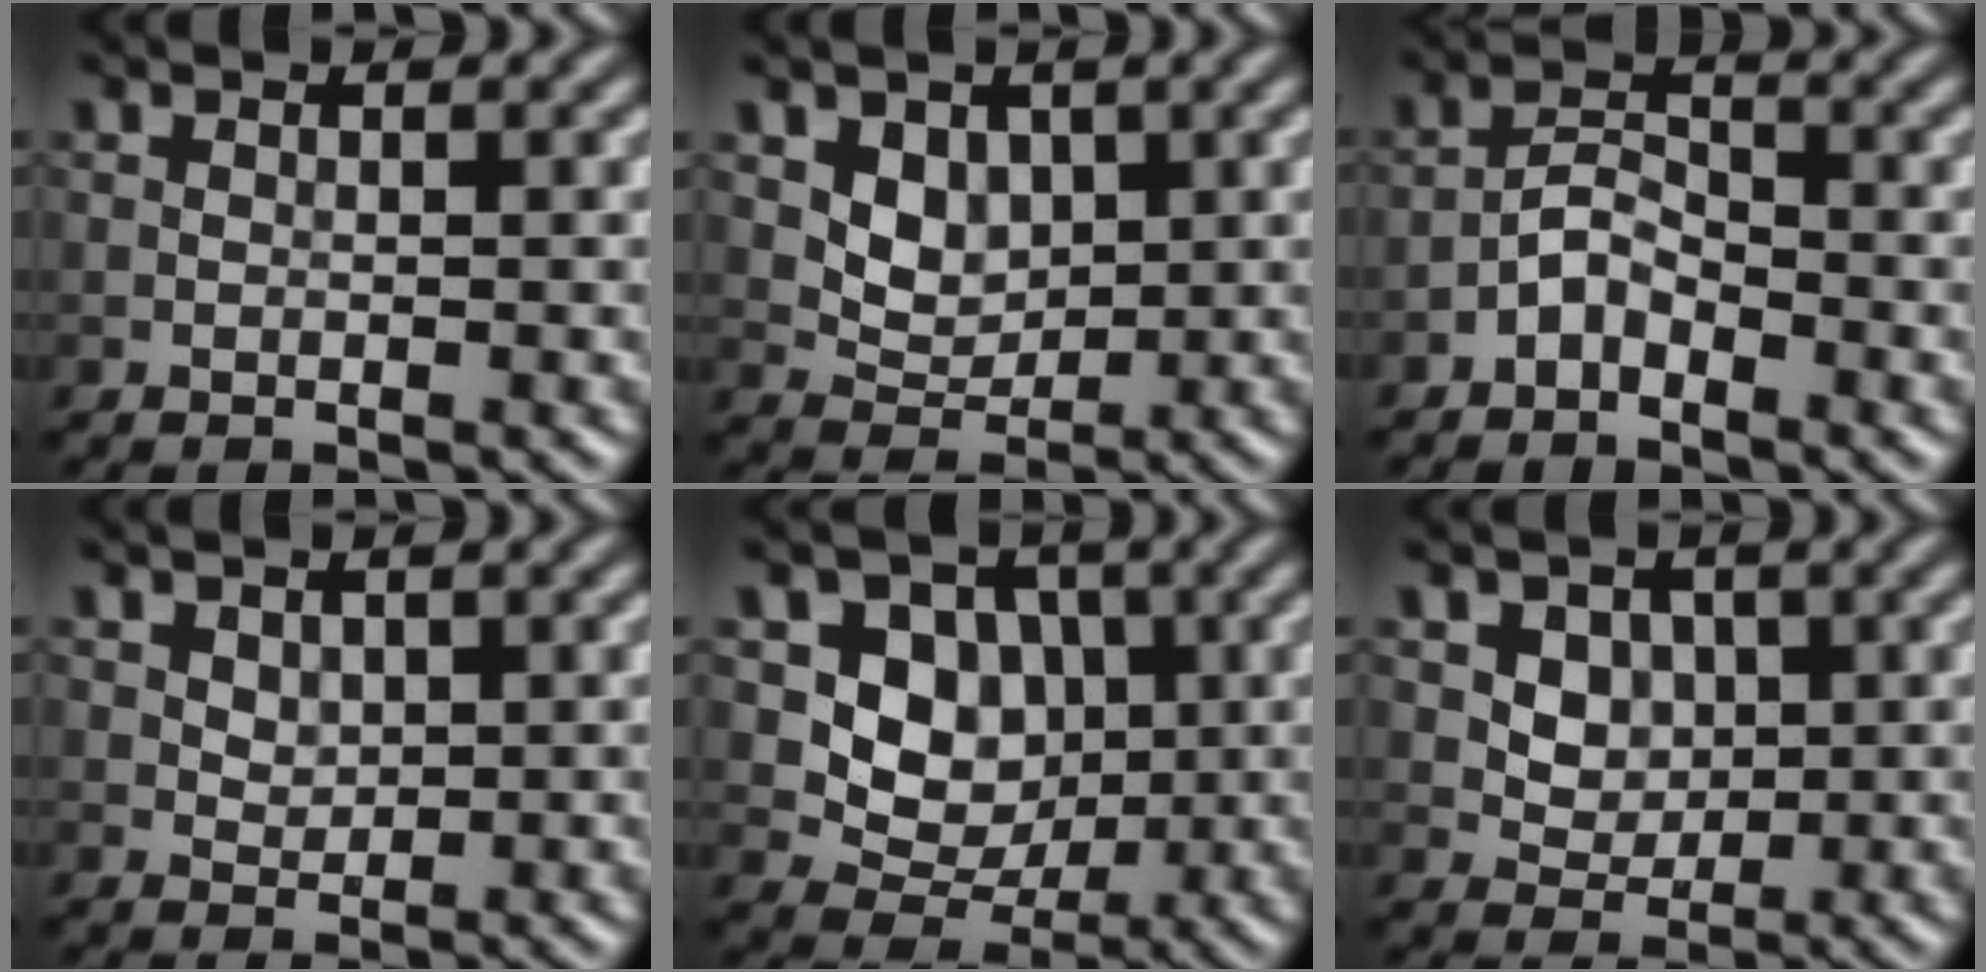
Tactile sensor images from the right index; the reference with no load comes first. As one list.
[{"total": 3.0, "force": [1.0, 2.4, 1.6], "torque": [-0.031, -0.013, 0.024]}, {"total": 2.4, "force": [-1.7, 1.1, 1.2], "torque": [-0.018, 0.013, -0.036]}, {"total": 1.2, "force": [0.5, 0.9, 0.5], "torque": [-0.009, -0.003, 0.012]}, {"total": 5.7, "force": [0.7, 4.8, 3.0], "torque": [-0.045, -0.005, 0.006]}, {"total": 3.2, "force": [1.0, 2.6, 1.6], "torque": [-0.033, -0.012, 0.038]}]